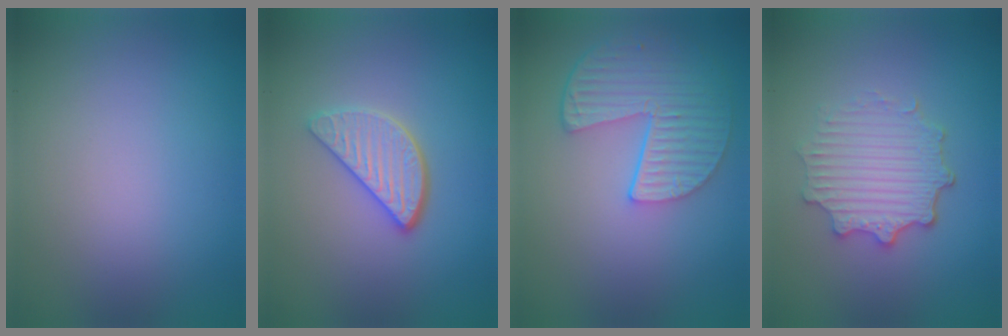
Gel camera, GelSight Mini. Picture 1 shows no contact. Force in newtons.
{"total": 3.5, "press": 2.9, "slide": 2.0}
{"total": 5.3, "press": 4.2, "slide": 3.2}
{"total": 4.4, "press": 3.6, "slide": 2.4}